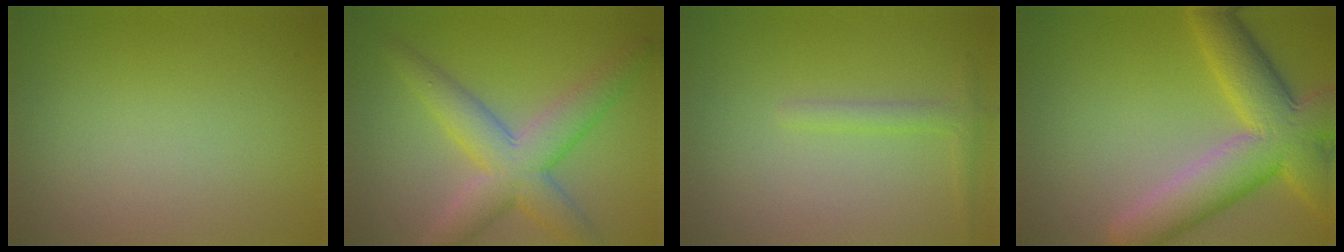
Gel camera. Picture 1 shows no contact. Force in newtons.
{"total": 6.5, "press": 6.5, "slide": 0.1}
{"total": 1.4, "press": 1.4, "slide": 0.1}
{"total": 9.1, "press": 9.1, "slide": 0.5}